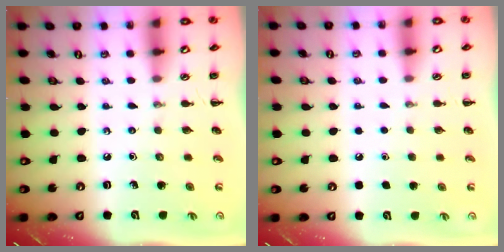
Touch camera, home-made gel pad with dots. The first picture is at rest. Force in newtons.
{"total": 1.7, "press": 1.7, "slide": 0.1}